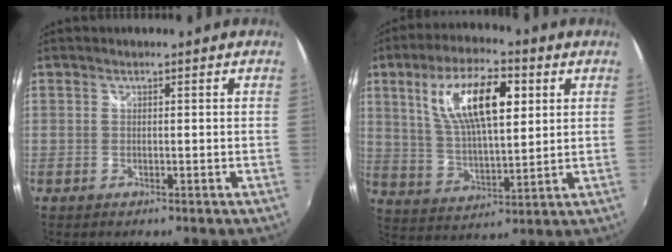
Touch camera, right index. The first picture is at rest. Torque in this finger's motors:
{"motor_torque": [1.30, 0.84, 0.57, 0.21]}